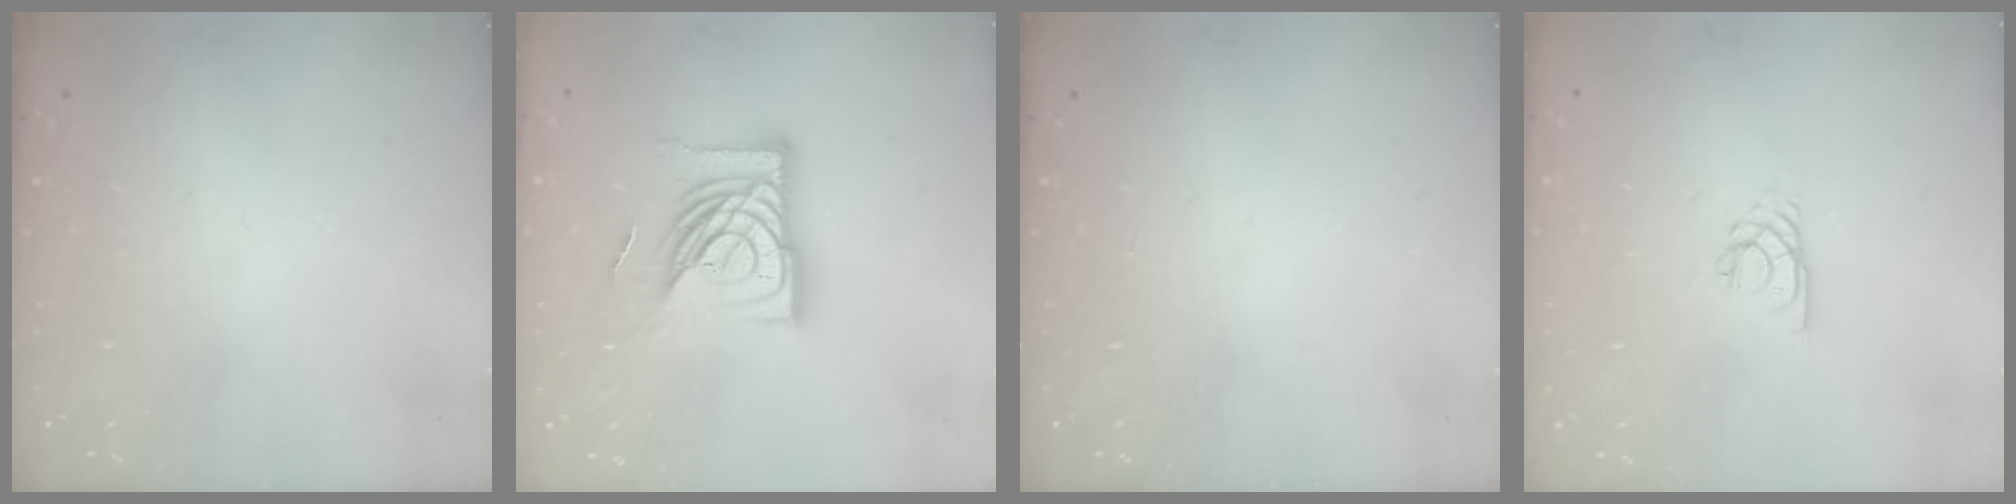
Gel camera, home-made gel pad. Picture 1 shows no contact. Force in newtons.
{"total": 19.6, "press": 19.5, "slide": 2.2}
{"total": 0.0}
{"total": 2.1, "press": 2.1, "slide": 0.2}